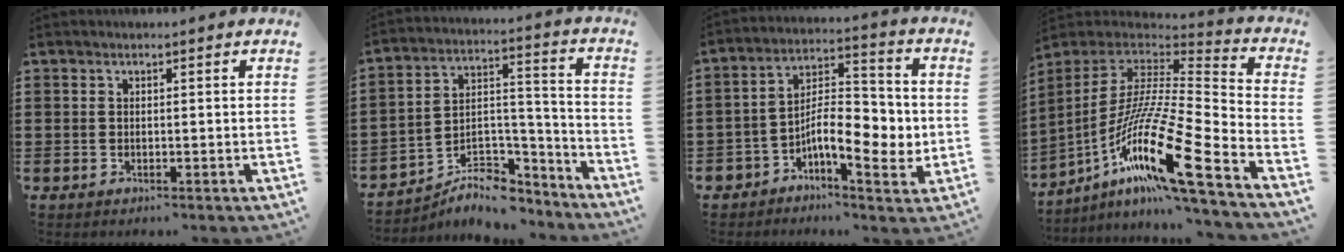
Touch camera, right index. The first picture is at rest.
{"total": 7.3, "force": [-6.0, 3.5, 2.1], "torque": [-0.031, 0.018, -0.110]}
{"total": 9.7, "force": [-2.3, 4.3, 8.3], "torque": [-0.136, -0.004, -0.044]}
{"total": 18.9, "force": [-10.5, 2.2, 15.5], "torque": [-0.323, -0.004, -0.203]}